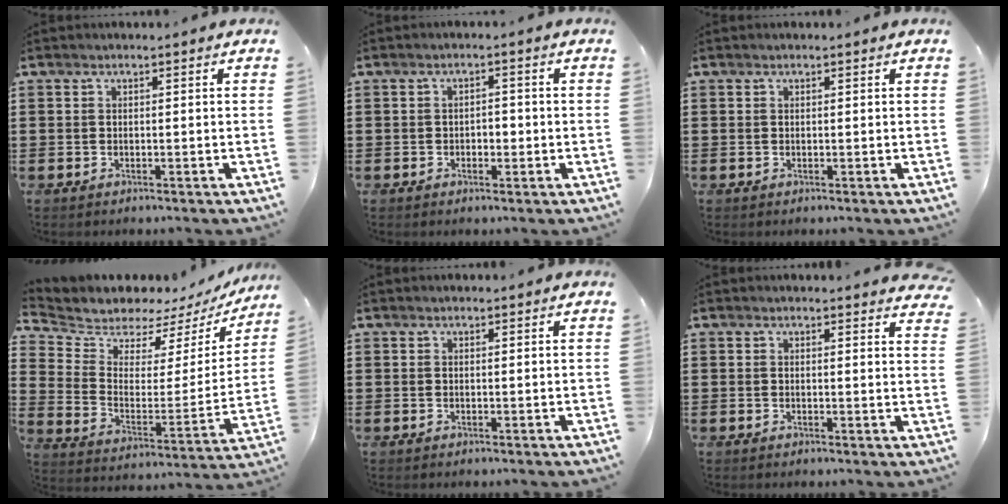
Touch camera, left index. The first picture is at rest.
{"total": 1.5, "force": [-0.5, 1.0, 1.0], "torque": [-0.021, 0.004, -0.013]}
{"total": 0.0}
{"total": 6.2, "force": [6.0, 1.4, 0.1], "torque": [-0.044, -0.053, 0.103]}
{"total": 0.5, "force": [0.5, 0.2, 0.1], "torque": [-0.003, 0.001, 0.010]}
{"total": 1.8, "force": [1.8, 0.2, 0.3], "torque": [-0.003, -0.004, 0.033]}